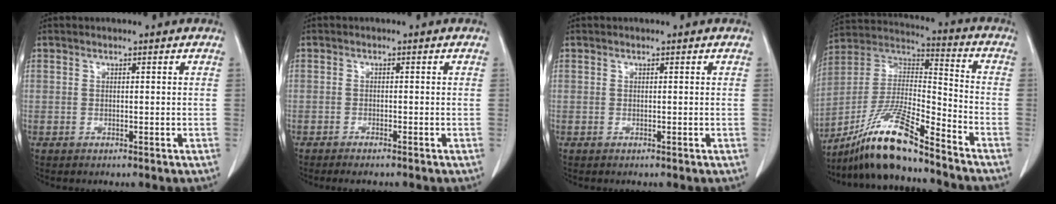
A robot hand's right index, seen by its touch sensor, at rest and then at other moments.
{"total": 2.0, "force": [-1.7, 0.3, 1.0], "torque": [-0.011, -0.002, -0.023]}
{"total": 0.0}
{"total": 15.5, "force": [-12.4, 0.8, 9.2], "torque": [-0.178, 0.000, -0.229]}